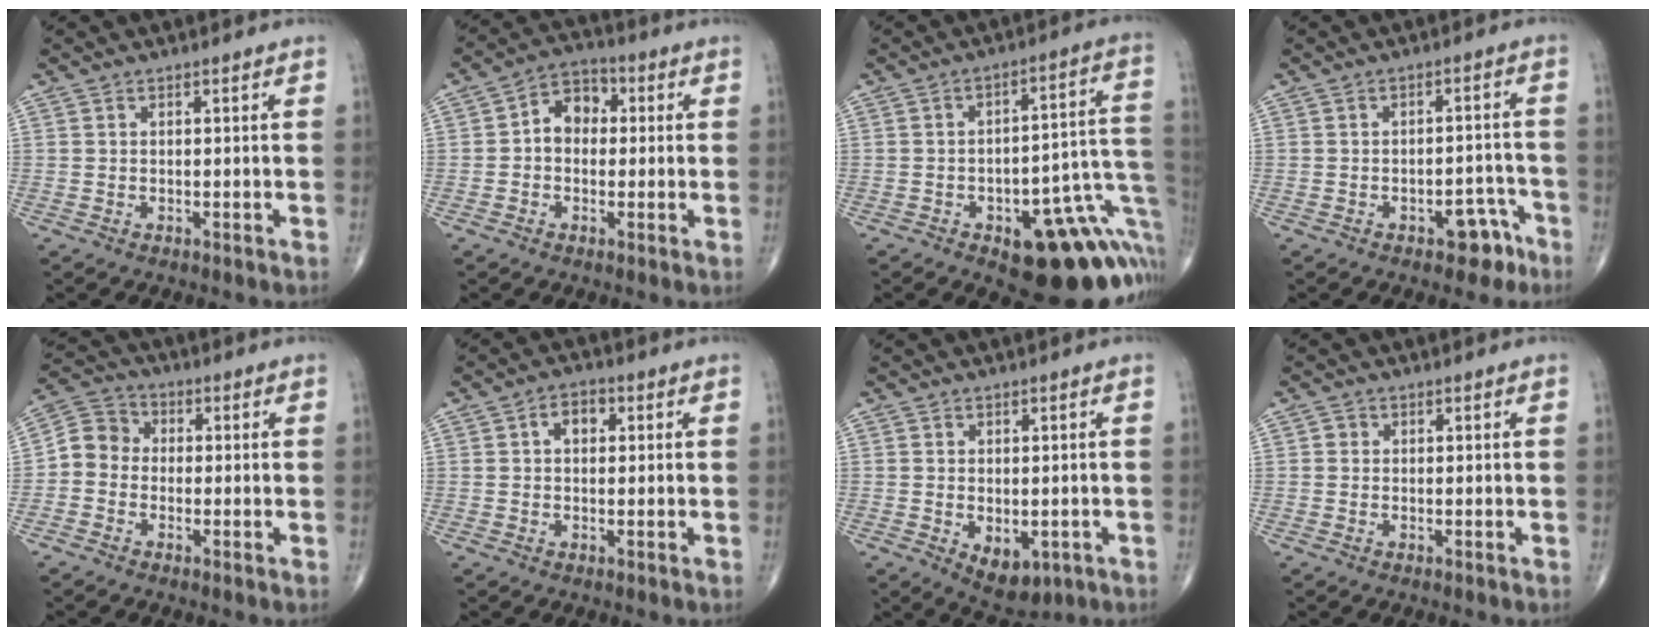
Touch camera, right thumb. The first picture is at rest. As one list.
[{"total": 7.0, "force": [0.4, 5.4, 4.4], "torque": [-0.047, 0.024, -0.007]}, {"total": 20.9, "force": [-7.1, 9.0, 17.5], "torque": [-0.143, 0.054, -0.073]}, {"total": 5.8, "force": [-3.5, 3.1, 3.4], "torque": [-0.021, 0.038, -0.040]}, {"total": 5.1, "force": [-1.1, 4.4, 2.3], "torque": [-0.027, 0.018, -0.041]}, {"total": 3.6, "force": [0.8, 2.5, 2.5], "torque": [-0.031, 0.011, 0.007]}, {"total": 6.5, "force": [-1.9, 3.9, 4.9], "torque": [-0.057, -0.003, -0.012]}, {"total": 1.0, "force": [0.1, 0.9, 0.2], "torque": [0.002, 0.002, 0.000]}]